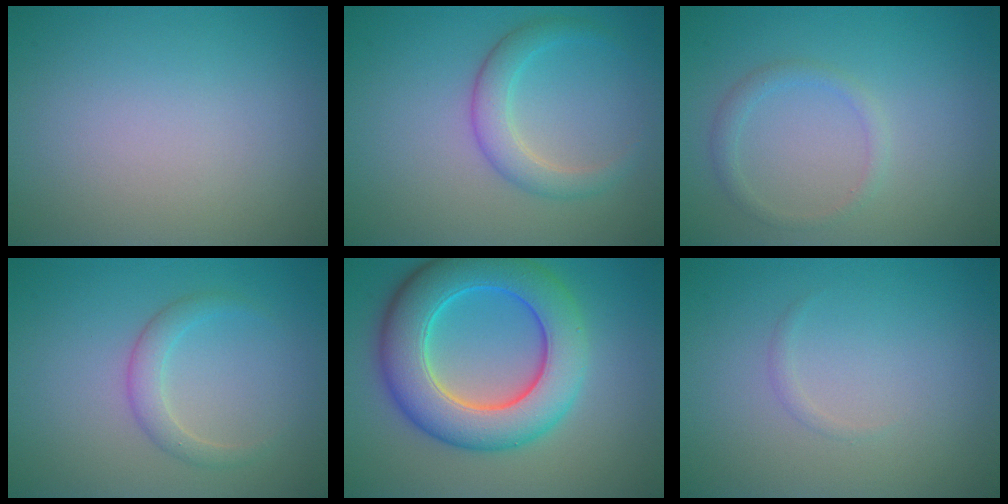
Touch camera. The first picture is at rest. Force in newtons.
{"total": 2.8, "press": 2.8, "slide": 0.2}
{"total": 1.4, "press": 1.4, "slide": 0.1}
{"total": 2.0, "press": 2.0, "slide": 0.1}
{"total": 9.4, "press": 9.4, "slide": 0.3}
{"total": 0.5, "press": 0.5, "slide": 0.0}